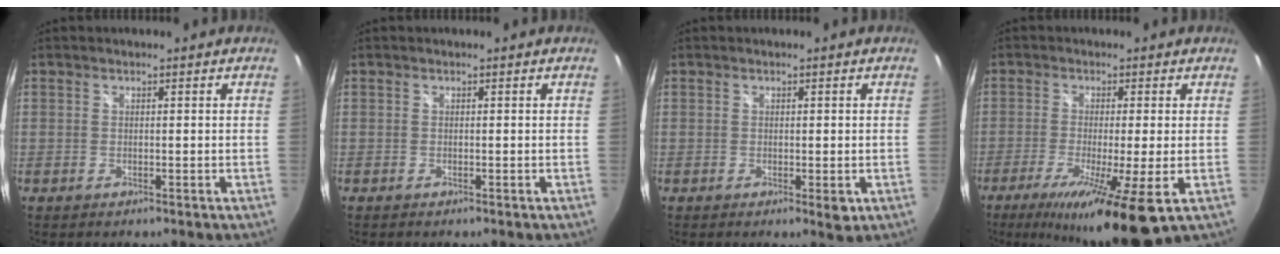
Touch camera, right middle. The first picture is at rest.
{"total": 0.0}
{"total": 1.9, "force": [0.1, 0.6, 1.8], "torque": [-0.026, -0.004, 0.004]}
{"total": 12.1, "force": [-4.8, 0.1, 11.1], "torque": [-0.218, -0.037, -0.082]}